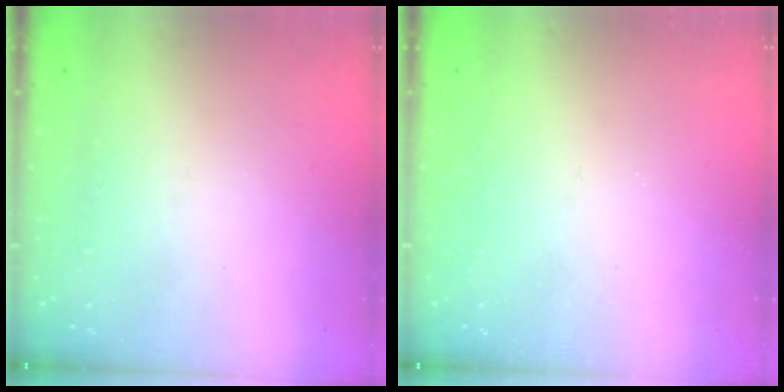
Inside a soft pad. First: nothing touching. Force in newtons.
{"total": 0.0}